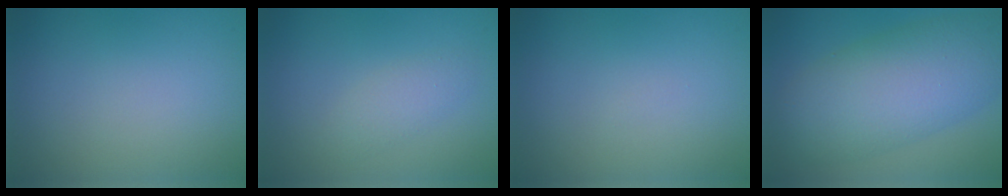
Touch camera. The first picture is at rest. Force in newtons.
{"total": 1.6, "press": 1.6, "slide": 0.1}
{"total": 0.0}
{"total": 9.4, "press": 9.4, "slide": 0.6}